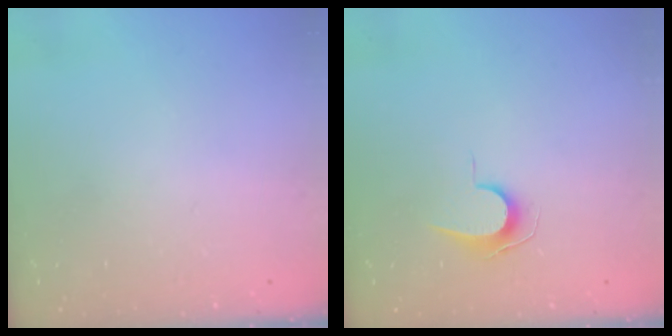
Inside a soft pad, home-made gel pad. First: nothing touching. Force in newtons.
{"total": 7.0, "press": 7.0, "slide": 0.6}